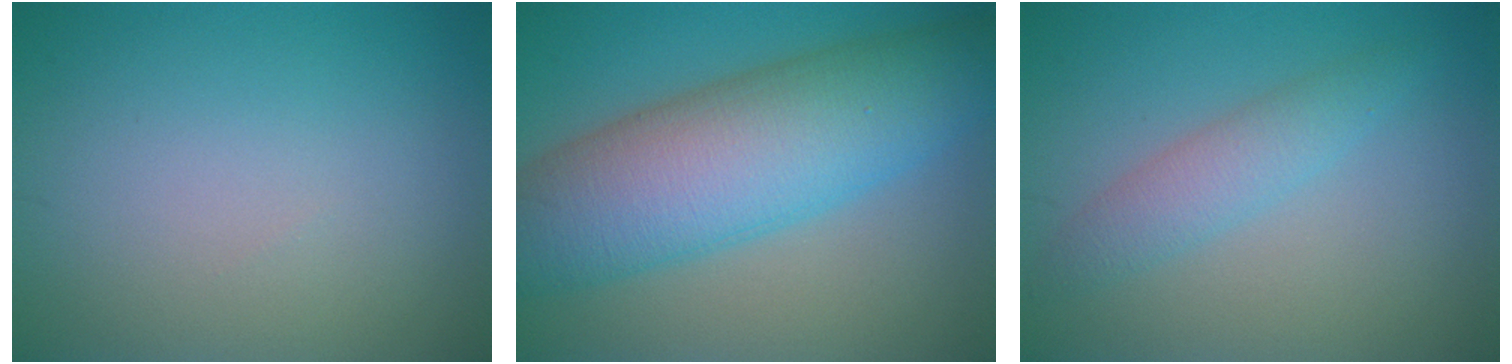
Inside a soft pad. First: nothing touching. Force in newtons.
{"total": 11.4, "press": 11.4, "slide": 0.2}
{"total": 2.7, "press": 2.7, "slide": 0.1}